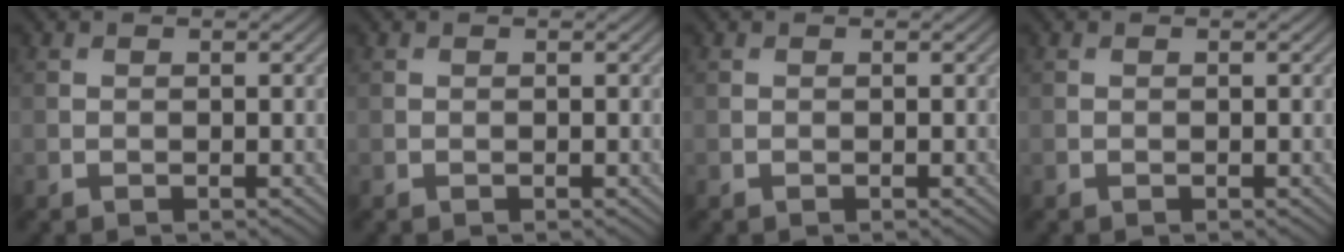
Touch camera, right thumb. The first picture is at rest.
{"total": 0.0}
{"total": 0.0}
{"total": 0.0}